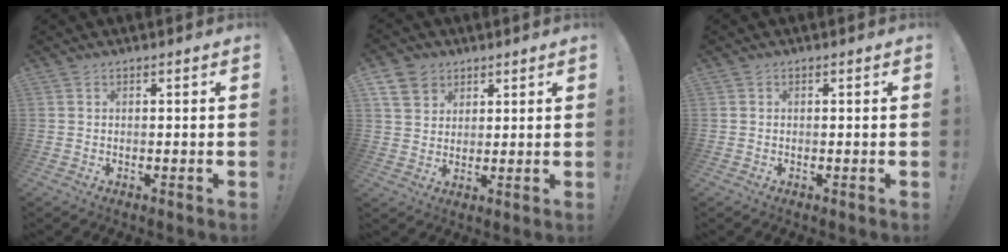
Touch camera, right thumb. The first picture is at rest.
{"total": 7.9, "force": [4.5, 6.0, 2.4], "torque": [-0.042, -0.021, 0.093]}
{"total": 0.0}